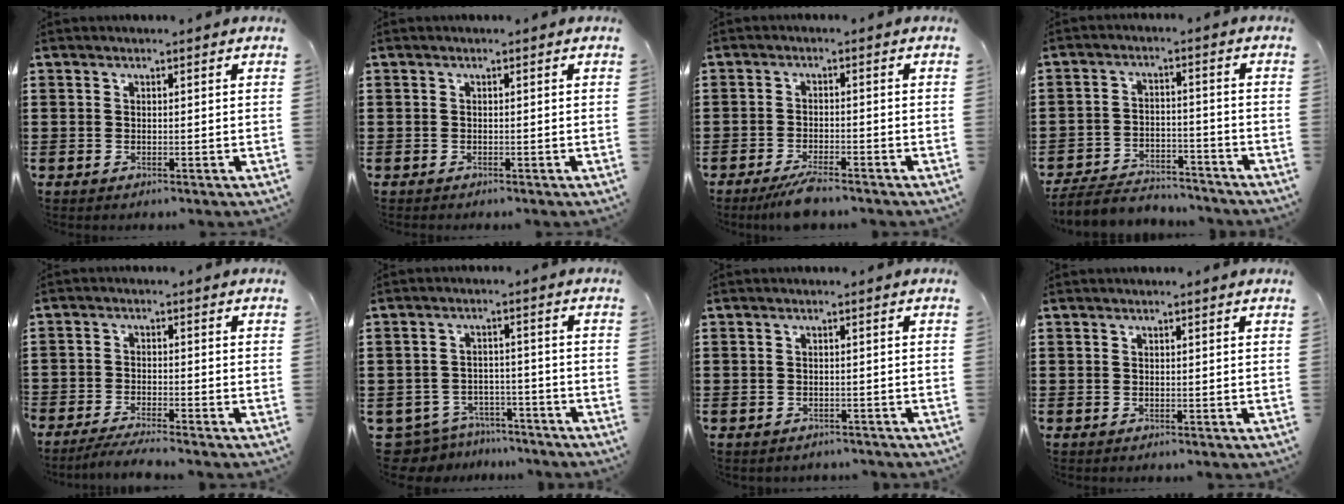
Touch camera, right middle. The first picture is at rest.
{"total": 0.0}
{"total": 4.2, "force": [-3.6, 0.4, 2.0], "torque": [-0.039, -0.003, -0.068]}
{"total": 4.7, "force": [-4.5, 1.1, 0.7], "torque": [-0.028, 0.004, -0.096]}
{"total": 3.5, "force": [-3.4, 0.0, 0.8], "torque": [-0.021, -0.004, -0.071]}
{"total": 5.2, "force": [-5.0, 1.2, 0.4], "torque": [-0.032, 0.007, -0.110]}
{"total": 0.9, "force": [-0.9, 0.2, 0.0], "torque": [-0.003, 0.002, -0.019]}
{"total": 0.0}